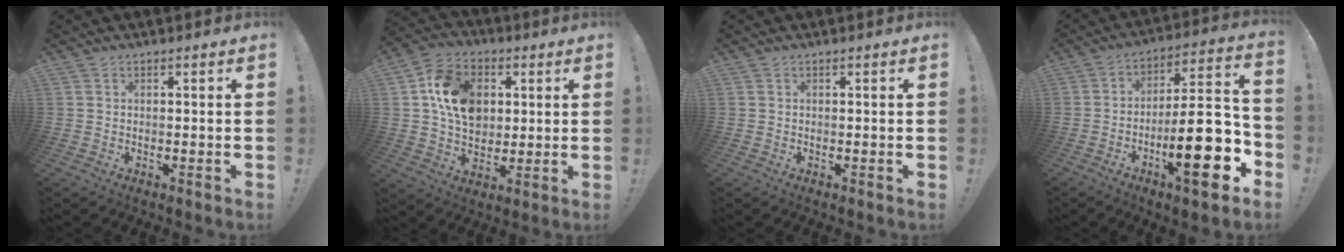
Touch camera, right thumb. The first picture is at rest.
{"total": 15.3, "force": [3.6, 11.8, 9.1], "torque": [-0.135, 0.002, 0.072]}
{"total": 0.0}
{"total": 21.9, "force": [-7.3, 6.1, 19.7], "torque": [-0.302, 0.035, -0.117]}